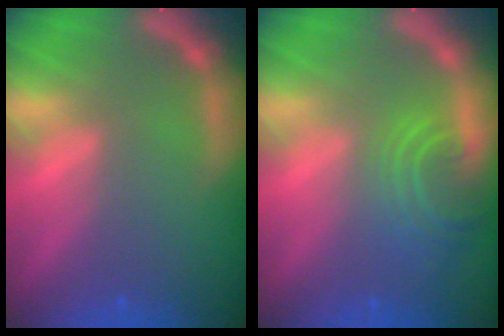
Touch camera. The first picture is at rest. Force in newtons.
{"total": 5.1}